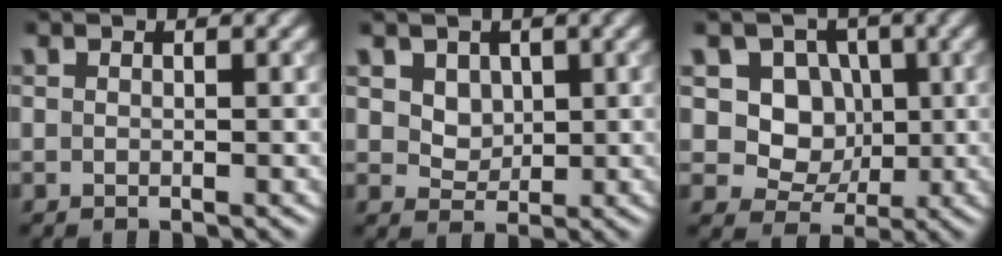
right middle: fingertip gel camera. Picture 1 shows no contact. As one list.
[{"total": 3.4, "force": [1.6, 2.5, 1.6], "torque": [-0.046, -0.005, 0.043]}, {"total": 7.2, "force": [1.9, 6.0, 3.5], "torque": [-0.049, 0.004, 0.026]}]